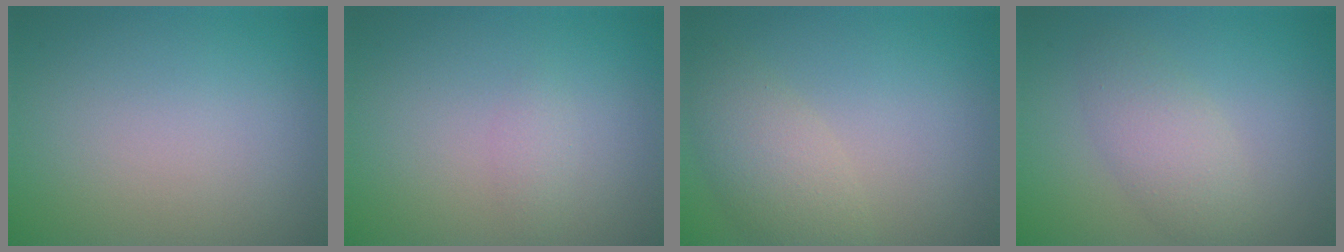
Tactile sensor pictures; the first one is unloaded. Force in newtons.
{"total": 0.9, "press": 0.9, "slide": 0.0}
{"total": 3.7, "press": 3.7, "slide": 0.3}
{"total": 2.9, "press": 2.9, "slide": 0.1}